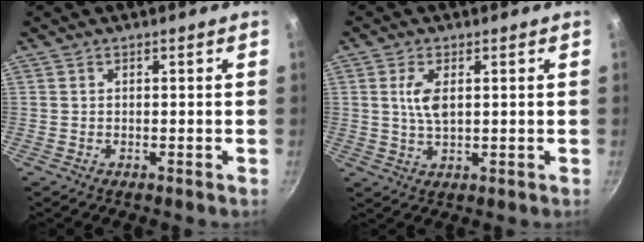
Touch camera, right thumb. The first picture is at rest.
{"total": 4.8, "force": [1.1, 2.2, 4.1], "torque": [-0.086, -0.005, 0.024]}